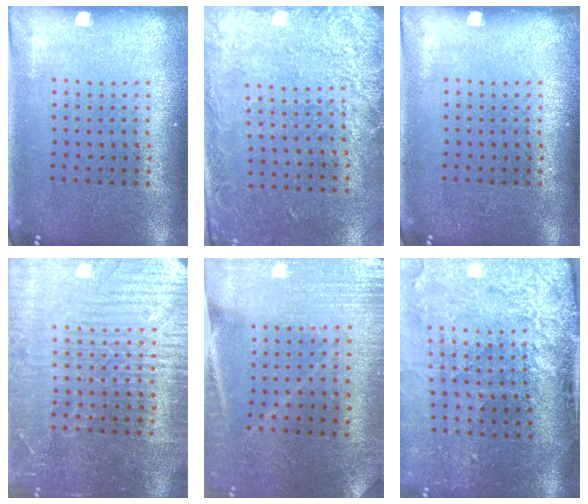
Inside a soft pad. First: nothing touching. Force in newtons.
{"total": 2.7, "press": 2.0, "slide": 1.8}
{"total": 0.0}
{"total": 4.5, "press": 4.3, "slide": 1.5}
{"total": 0.9, "press": 0.9, "slide": 0.1}
{"total": 4.6, "press": 3.5, "slide": 3.0}